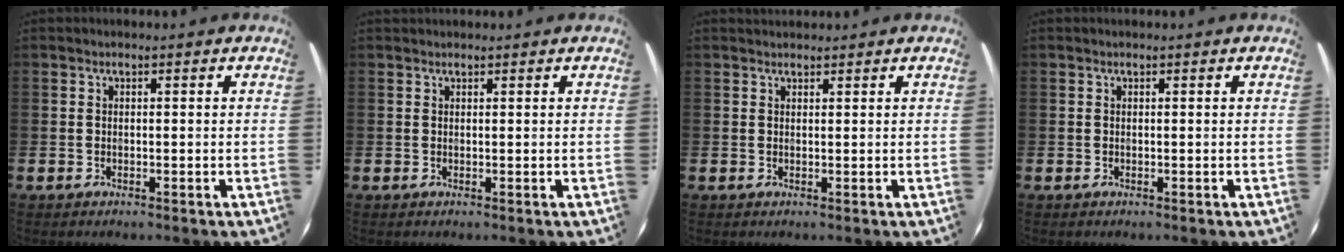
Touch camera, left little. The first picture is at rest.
{"total": 0.6, "force": [0.5, 0.1, -0.1], "torque": [0.009, -0.002, 0.009]}
{"total": 1.0, "force": [0.9, 0.3, -0.1], "torque": [0.010, -0.001, 0.016]}
{"total": 0.0}